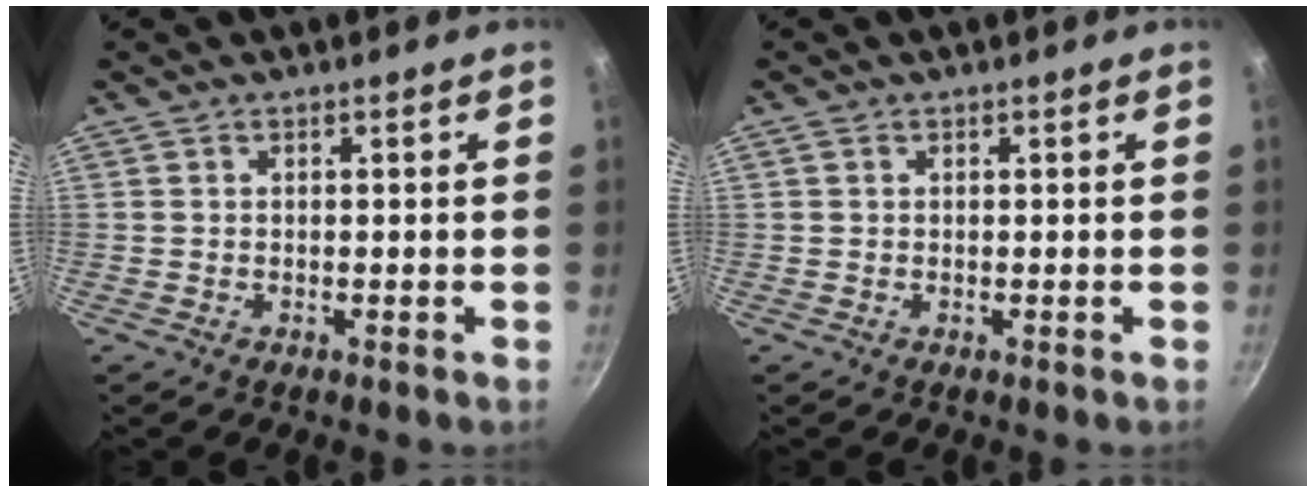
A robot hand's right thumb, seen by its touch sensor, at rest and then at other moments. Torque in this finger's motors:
{"motor_torque": [-0.11, 0.07, -0.38, 0.17, -0.04]}